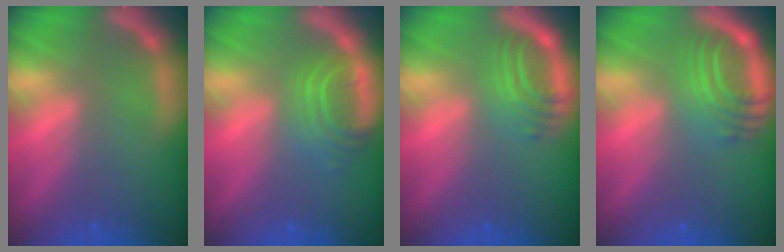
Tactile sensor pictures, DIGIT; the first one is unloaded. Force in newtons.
{"total": 4.5}
{"total": 4.5}
{"total": 6.5}